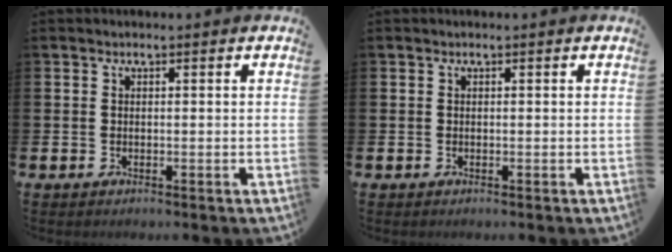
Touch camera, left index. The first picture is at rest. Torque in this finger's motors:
{"motor_torque": [0.00, 0.00, 0.02, 0.01]}